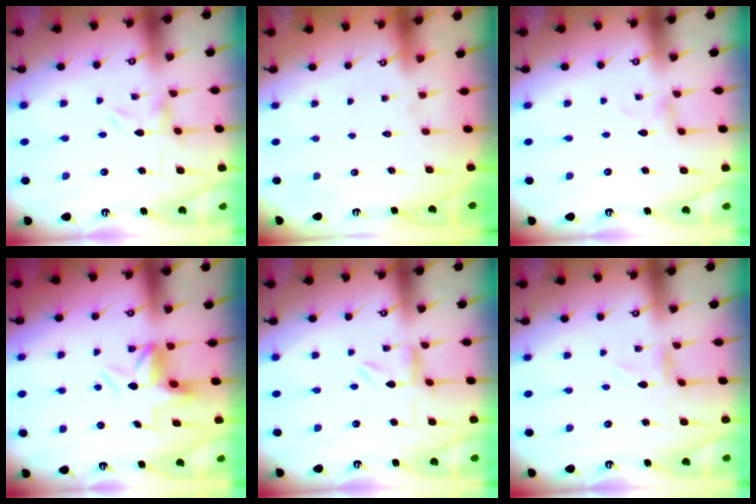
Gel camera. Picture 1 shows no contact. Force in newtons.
{"total": 1.6, "press": 1.6, "slide": 0.1}
{"total": 0.9, "press": 0.9, "slide": 0.4}
{"total": 6.3, "press": 6.3, "slide": 0.3}
{"total": 2.1, "press": 2.1, "slide": 0.2}
{"total": 0.0}